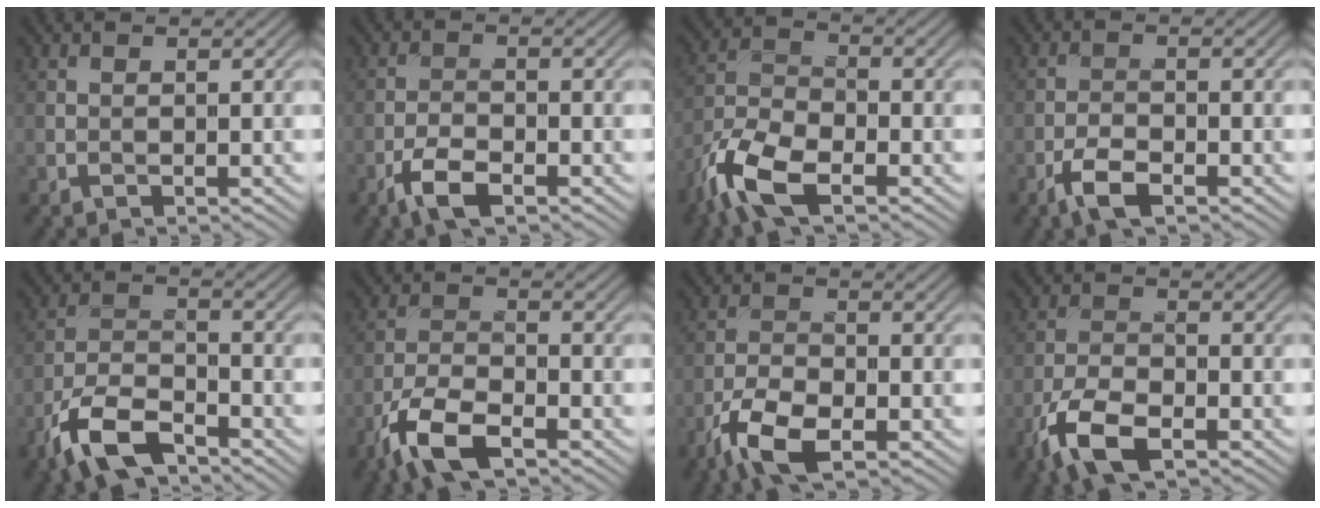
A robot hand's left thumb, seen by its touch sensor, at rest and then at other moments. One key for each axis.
{"total": 4.4, "fx": -2.7, "fy": 1.6, "fz": 3.1, "tx": -0.064, "ty": -0.002, "tz": -0.059}
{"total": 9.2, "fx": -5.9, "fy": 3.6, "fz": 6.1, "tx": -0.133, "ty": -0.013, "tz": -0.133}
{"total": 4.0, "fx": -2.5, "fy": 1.4, "fz": 2.8, "tx": -0.058, "ty": -0.002, "tz": -0.055}
{"total": 8.7, "fx": -6.0, "fy": 3.3, "fz": 5.3, "tx": -0.107, "ty": -0.007, "tz": -0.131}
{"total": 7.8, "fx": -5.0, "fy": 2.8, "fz": 5.3, "tx": -0.110, "ty": -0.004, "tz": -0.108}
{"total": 7.0, "fx": -4.2, "fy": 2.6, "fz": 4.9, "tx": -0.104, "ty": -0.004, "tz": -0.089}
{"total": 7.8, "fx": -4.6, "fy": 3.1, "fz": 5.4, "tx": -0.118, "ty": -0.007, "tz": -0.099}